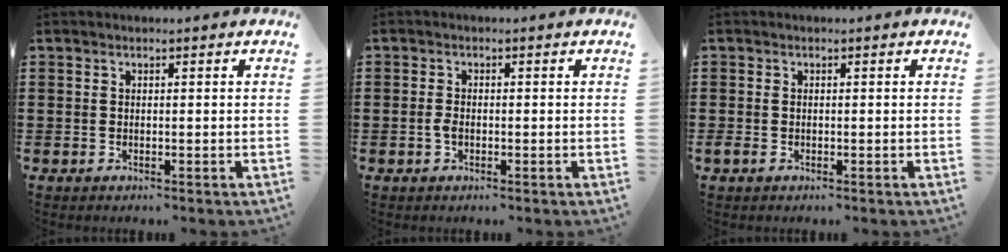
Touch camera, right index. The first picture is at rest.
{"total": 1.5, "force": [-0.5, 0.7, 1.2], "torque": [-0.032, -0.006, -0.011]}
{"total": 0.6, "force": [-0.3, 0.4, 0.3], "torque": [-0.007, 0.001, -0.007]}